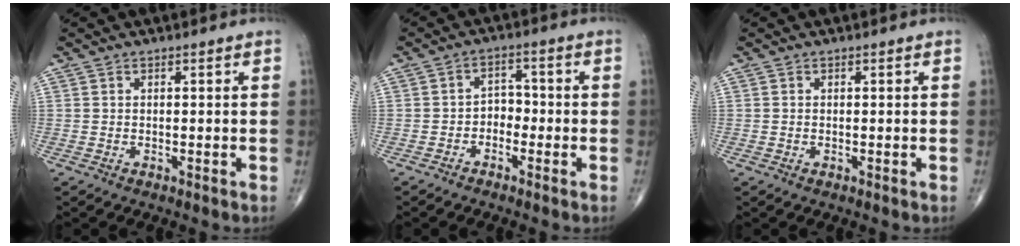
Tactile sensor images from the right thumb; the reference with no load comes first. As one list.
[{"total": 3.5, "force": [-1.7, 2.6, 1.7], "torque": [-0.007, 0.023, -0.039]}, {"total": 0.0}]